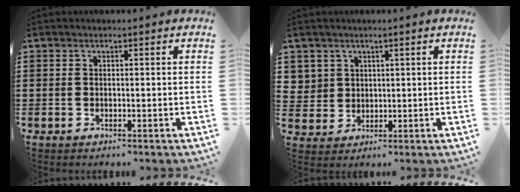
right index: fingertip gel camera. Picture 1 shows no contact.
{"total": 3.4, "force": [1.7, 2.9, 0.1], "torque": [-0.018, 0.012, 0.032]}